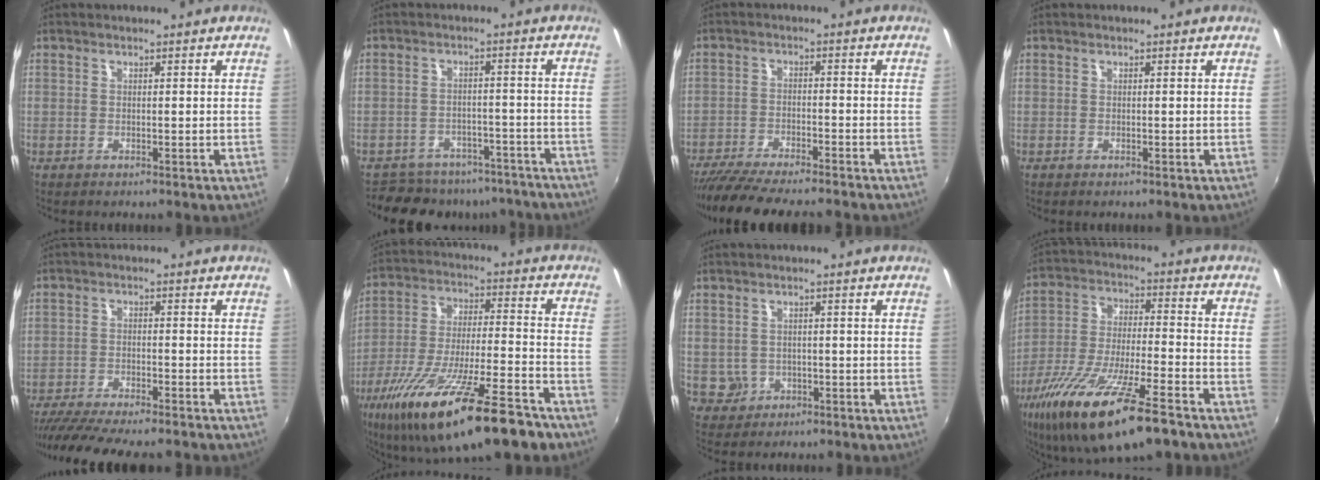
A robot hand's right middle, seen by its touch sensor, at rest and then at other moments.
{"total": 14.2, "force": [-12.2, 6.2, 3.8], "torque": [-0.083, 0.015, -0.153]}
{"total": 13.8, "force": [-12.0, 1.7, 6.4], "torque": [-0.135, -0.027, -0.193]}
{"total": 0.0}
{"total": 13.7, "force": [-11.9, 1.7, 6.6], "torque": [-0.138, -0.035, -0.186]}
{"total": 25.8, "force": [-17.6, 5.3, 18.2], "torque": [-0.331, -0.061, -0.279]}
{"total": 3.9, "force": [-0.8, 3.8, 0.8], "torque": [-0.027, 0.002, -0.002]}
{"total": 21.6, "force": [-14.2, 4.6, 15.7], "torque": [-0.298, -0.053, -0.246]}